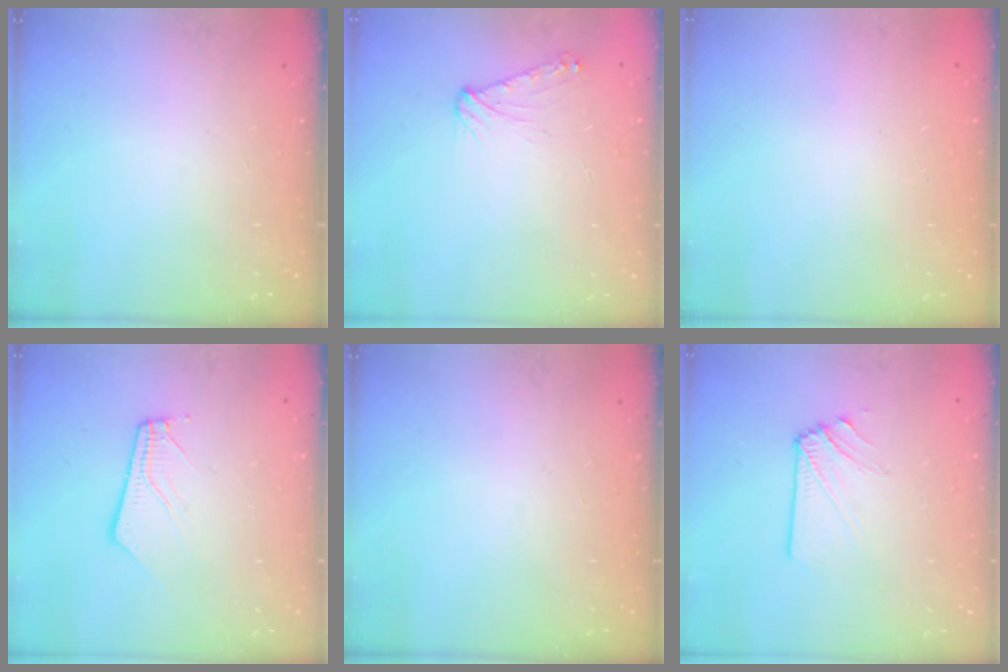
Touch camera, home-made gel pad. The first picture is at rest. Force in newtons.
{"total": 6.7, "press": 6.6, "slide": 1.1}
{"total": 0.7, "press": 0.3, "slide": 0.7}
{"total": 3.8, "press": 3.8, "slide": 0.3}
{"total": 0.0}
{"total": 2.9, "press": 2.8, "slide": 0.5}